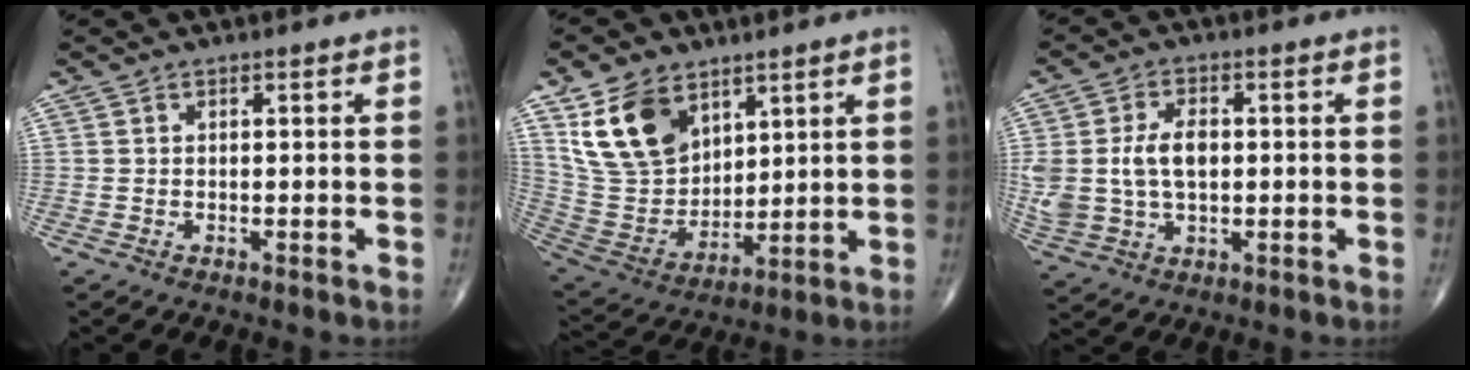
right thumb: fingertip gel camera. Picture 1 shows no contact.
{"total": 15.2, "force": [8.0, 9.9, 8.3], "torque": [-0.133, -0.037, 0.174]}
{"total": 11.0, "force": [0.6, 7.0, 8.5], "torque": [-0.173, 0.008, 0.021]}